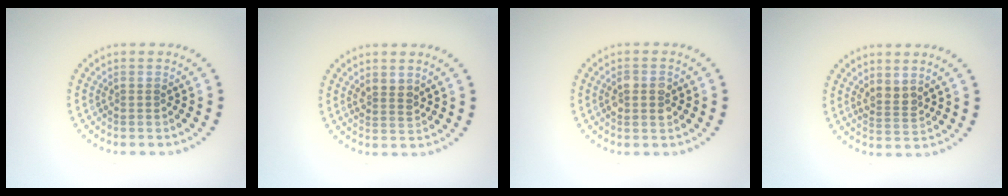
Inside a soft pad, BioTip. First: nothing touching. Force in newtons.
{"total": 1.5, "press": 1.3, "slide": 0.7}
{"total": 2.6, "press": 2.6, "slide": 0.3}
{"total": 1.9, "press": 1.6, "slide": 1.0}